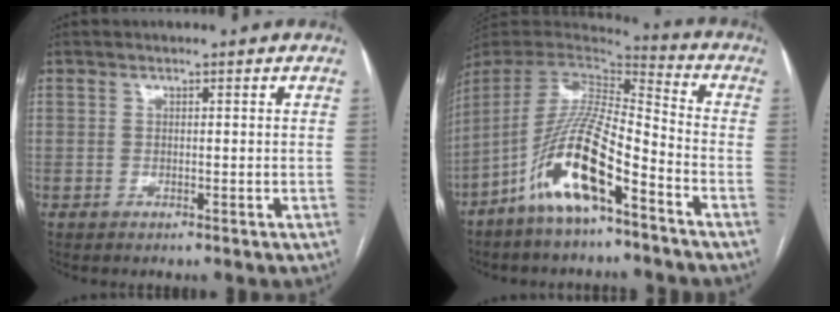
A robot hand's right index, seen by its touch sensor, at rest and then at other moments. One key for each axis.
{"total": 15.4, "fx": -8.5, "fy": 2.6, "fz": 12.6, "tx": -0.253, "ty": -0.012, "tz": -0.157}